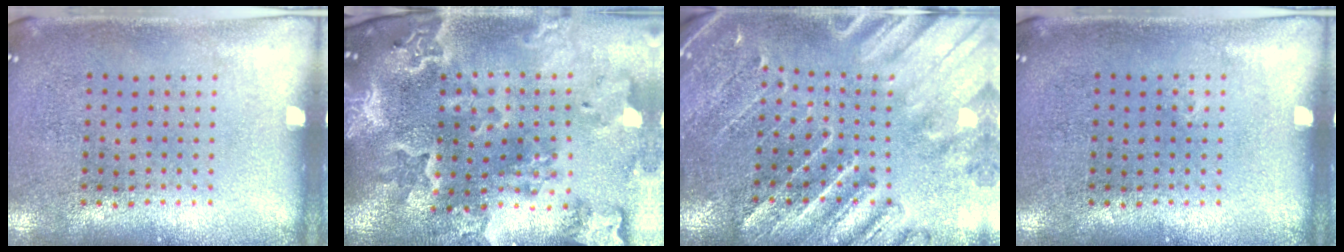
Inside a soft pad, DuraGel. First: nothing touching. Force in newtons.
{"total": 4.7, "press": 3.8, "slide": 2.8}
{"total": 3.2, "press": 2.9, "slide": 1.2}
{"total": 0.0}